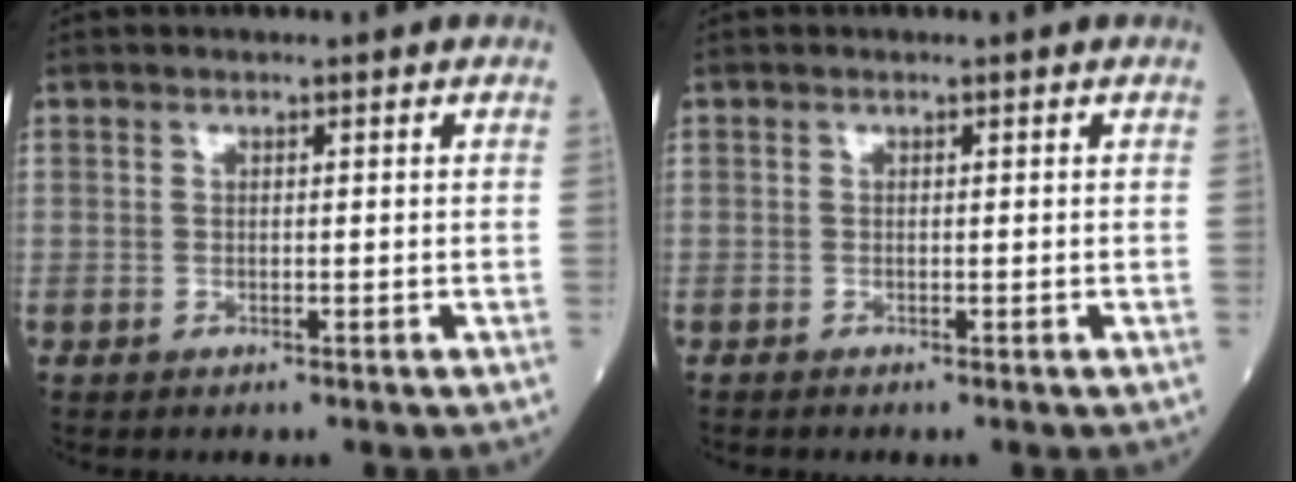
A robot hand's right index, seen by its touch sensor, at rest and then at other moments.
{"total": 0.0}